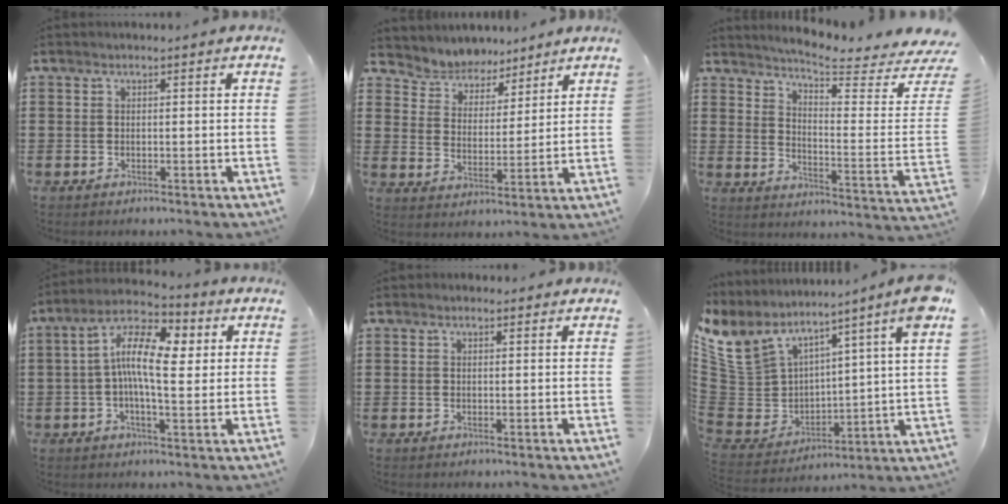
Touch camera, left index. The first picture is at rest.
{"total": 5.0, "force": [4.7, 1.6, -0.6], "torque": [-0.021, -0.031, 0.081]}
{"total": 5.4, "force": [4.9, -0.6, 2.3], "torque": [-0.064, -0.055, 0.079]}
{"total": 11.9, "force": [2.4, 4.7, 10.7], "torque": [-0.199, -0.003, 0.039]}
{"total": 0.8, "force": [0.6, 0.4, 0.4], "torque": [-0.008, 0.004, 0.010]}
{"total": 8.9, "force": [7.3, 3.9, 3.5], "torque": [-0.105, -0.052, 0.133]}